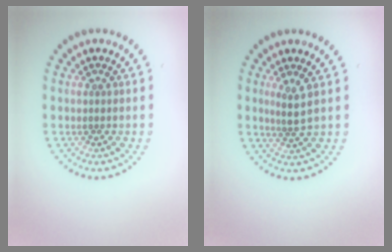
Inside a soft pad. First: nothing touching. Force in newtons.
{"total": 1.8, "press": 1.2, "slide": 1.3}